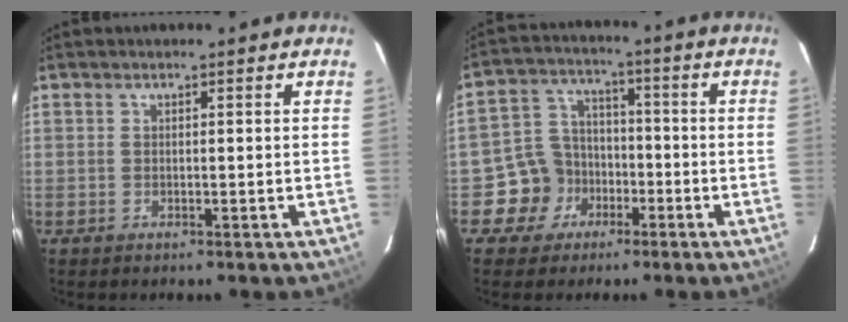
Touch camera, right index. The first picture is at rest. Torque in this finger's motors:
{"motor_torque": [0.30, -0.18, -0.10, -0.17]}